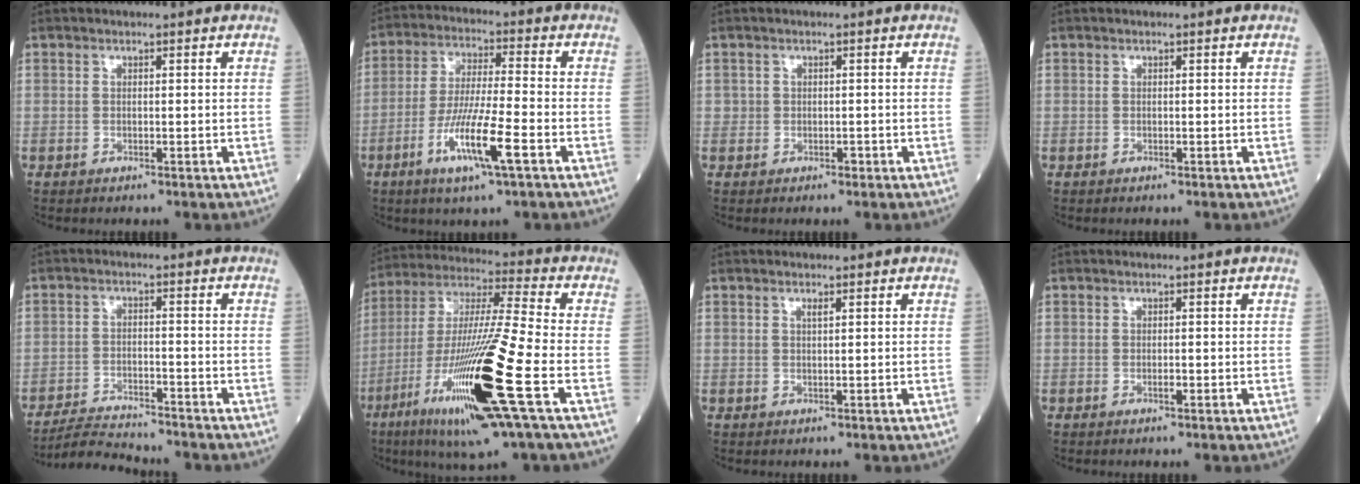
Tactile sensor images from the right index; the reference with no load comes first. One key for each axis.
{"total": 10.5, "fx": -4.5, "fy": 0.3, "fz": 9.5, "tx": -0.186, "ty": -0.014, "tz": -0.083}
{"total": 0.9, "fx": -0.2, "fy": 0.9, "fz": 0.2, "tx": -0.001, "ty": 0.004, "tz": -0.001}
{"total": 0.0}
{"total": 7.8, "fx": -7.6, "fy": 0.1, "fz": 1.9, "tx": -0.031, "ty": -0.010, "tz": -0.129}
{"total": 22.0, "fx": -8.1, "fy": 0.2, "fz": 20.4, "tx": -0.404, "ty": -0.037, "tz": -0.151}
{"total": 0.7, "fx": 0.4, "fy": 0.0, "fz": 0.5, "tx": -0.014, "ty": 0.000, "tz": 0.008}
{"total": 0.6, "fx": -0.2, "fy": 0.1, "fz": 0.5, "tx": -0.012, "ty": 0.001, "tz": -0.001}